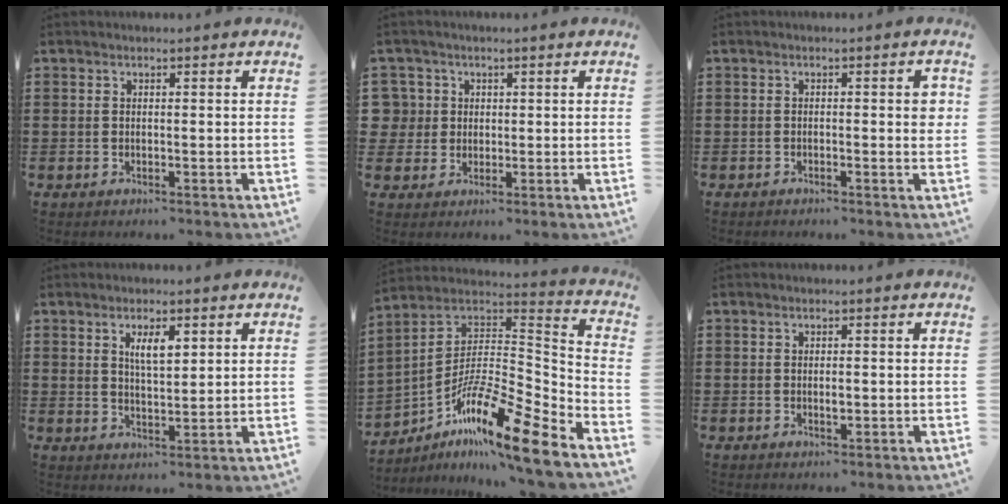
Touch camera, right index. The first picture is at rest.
{"total": 4.0, "force": [0.7, 3.9, 0.4], "torque": [-0.028, 0.014, 0.012]}
{"total": 2.1, "force": [-0.6, 0.3, 2.0], "torque": [-0.026, -0.005, -0.014]}
{"total": 4.0, "force": [1.8, 1.4, 3.3], "torque": [-0.061, 0.004, 0.028]}
{"total": 14.2, "force": [-10.3, 1.5, 9.7], "torque": [-0.171, 0.004, -0.194]}
{"total": 1.2, "force": [-0.1, 0.4, 1.1], "torque": [-0.022, -0.001, -0.001]}